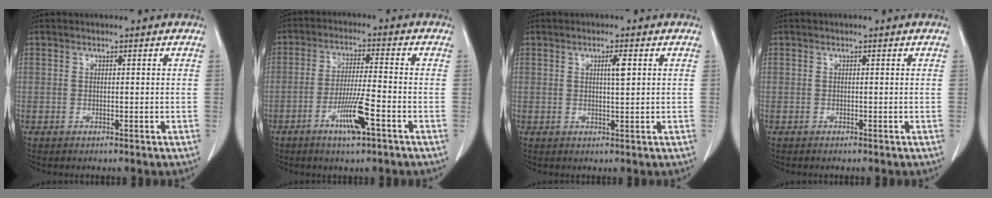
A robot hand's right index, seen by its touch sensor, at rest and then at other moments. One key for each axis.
{"total": 7.5, "fx": -3.7, "fy": 0.2, "fz": 6.6, "tx": -0.126, "ty": -0.009, "tz": -0.067}
{"total": 2.3, "fx": 0.7, "fy": 0.2, "fz": 2.2, "tx": -0.037, "ty": -0.001, "tz": 0.011}
{"total": 0.0}